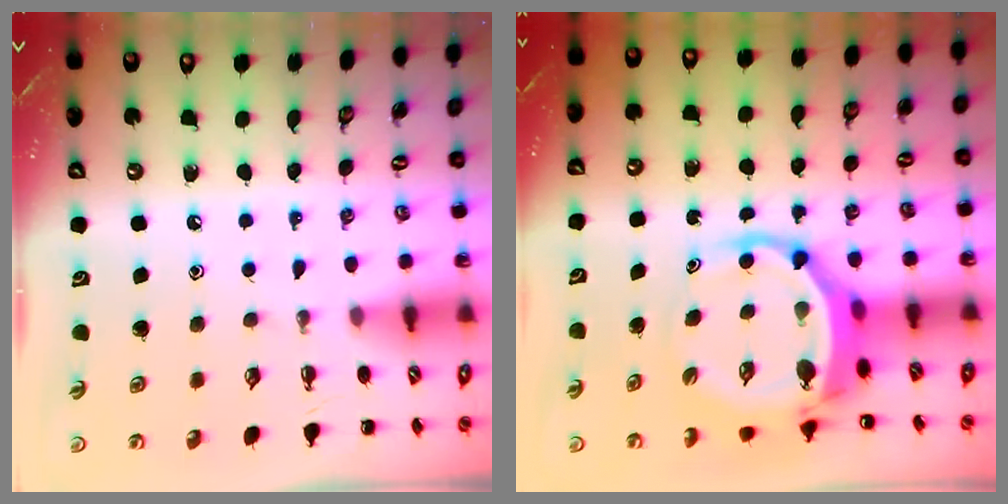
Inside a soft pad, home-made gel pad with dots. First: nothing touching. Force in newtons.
{"total": 7.0, "press": 6.7, "slide": 2.2}